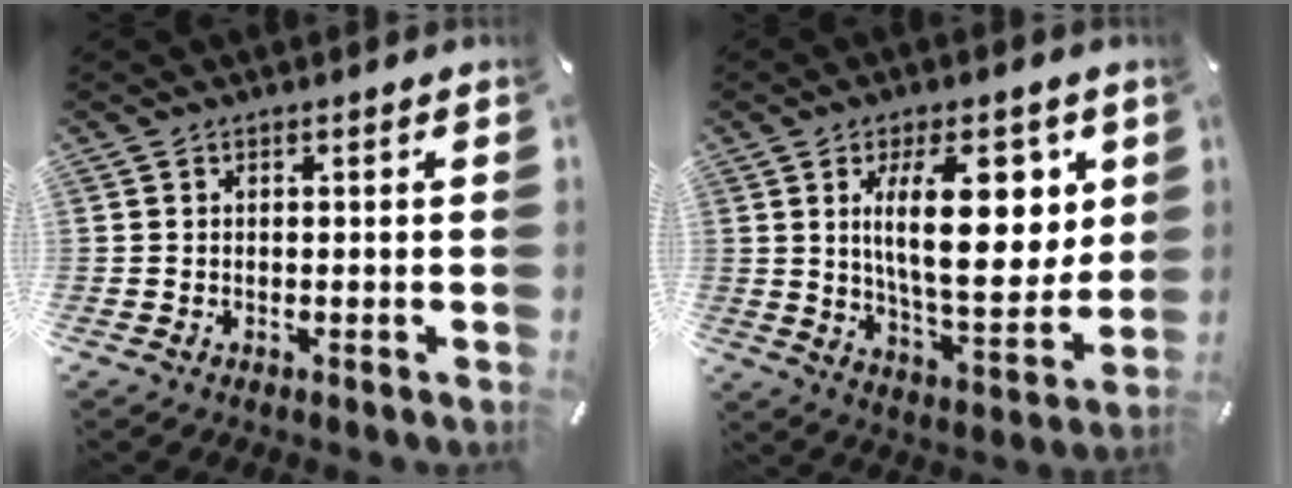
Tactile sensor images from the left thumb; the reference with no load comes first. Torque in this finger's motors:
{"motor_torque": [0.60, 0.67, 1.71, -1.06, 0.29]}